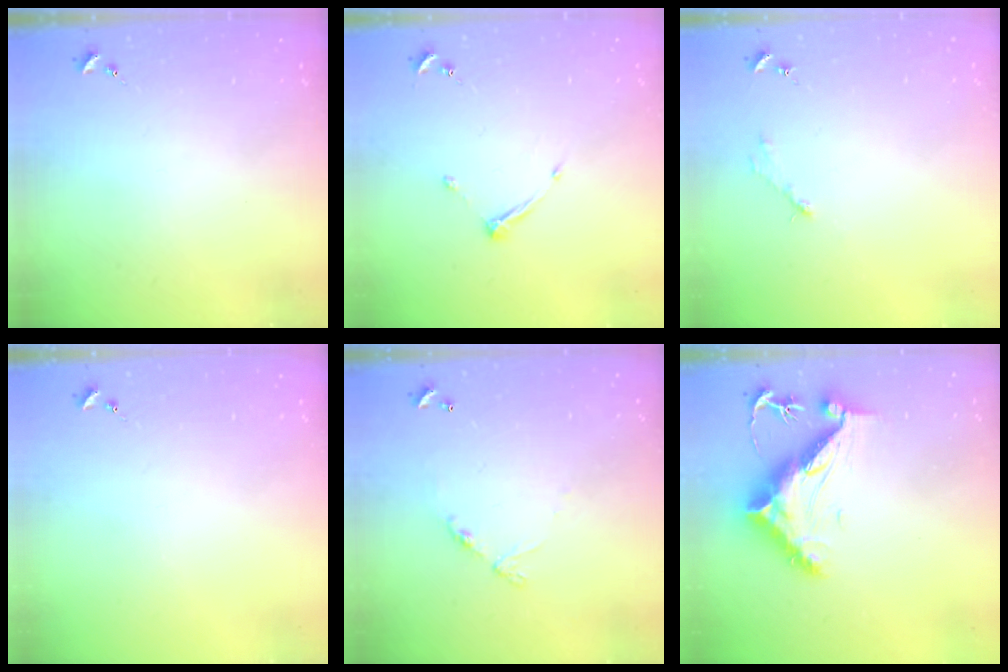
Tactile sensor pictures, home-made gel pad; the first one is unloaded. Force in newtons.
{"total": 5.9, "press": 5.9, "slide": 0.6}
{"total": 2.6, "press": 2.6, "slide": 0.3}
{"total": 0.0}
{"total": 6.8, "press": 6.8, "slide": 0.5}
{"total": 14.3, "press": 14.3, "slide": 0.8}